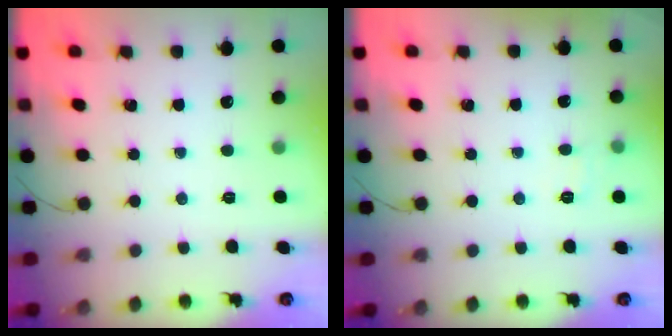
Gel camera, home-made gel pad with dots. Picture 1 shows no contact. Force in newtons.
{"total": 5.6, "press": 5.4, "slide": 1.3}